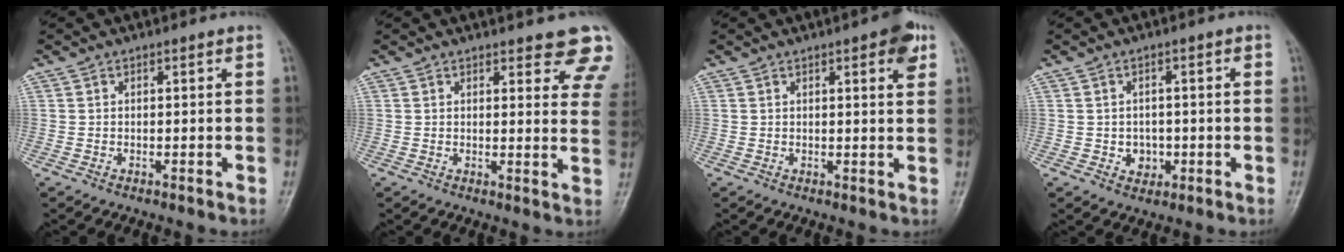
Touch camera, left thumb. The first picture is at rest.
{"total": 10.8, "force": [8.4, 3.4, 5.9], "torque": [-0.024, -0.035, 0.079]}
{"total": 4.7, "force": [2.4, 1.2, 3.9], "torque": [-0.042, -0.006, 0.025]}
{"total": 3.4, "force": [-0.9, 3.1, 1.3], "torque": [0.004, 0.004, -0.009]}